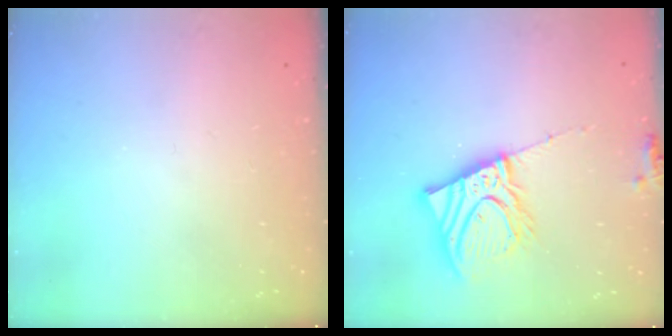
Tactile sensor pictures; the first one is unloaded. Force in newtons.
{"total": 15.9, "press": 15.6, "slide": 3.0}